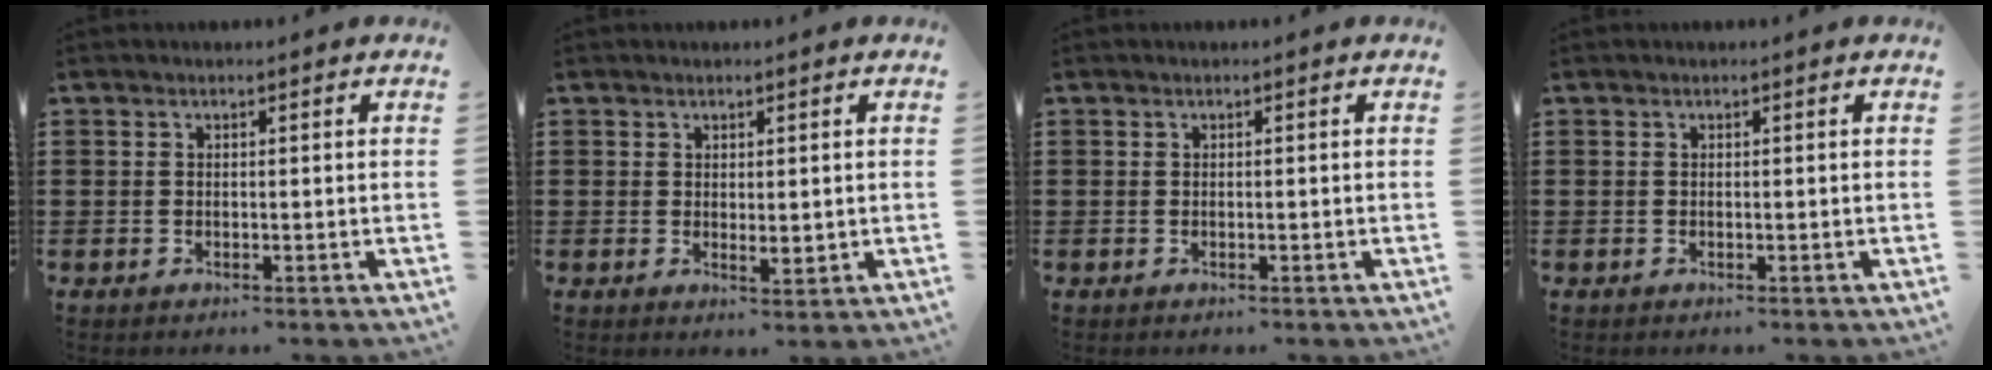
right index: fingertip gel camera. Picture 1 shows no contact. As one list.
[{"total": 1.4, "force": [0.5, 0.5, 1.2], "torque": [-0.023, -0.003, 0.010]}, {"total": 0.0}, {"total": 0.0}]